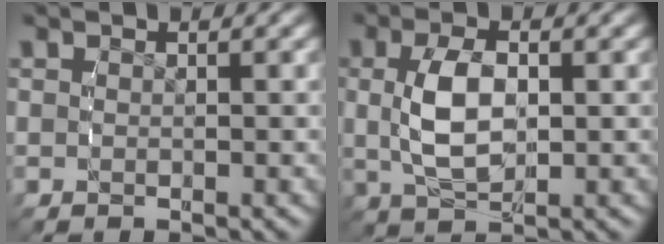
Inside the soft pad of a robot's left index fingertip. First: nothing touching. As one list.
[{"total": 4.9, "force": [-0.1, 2.9, 4.0], "torque": [-0.103, -0.006, 0.006]}]